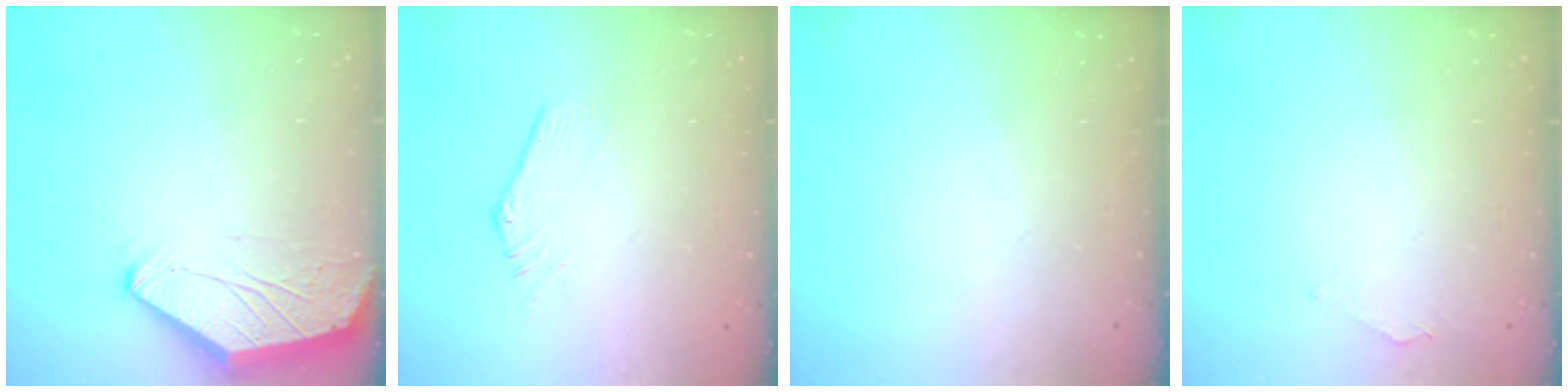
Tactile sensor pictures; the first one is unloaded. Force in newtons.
{"total": 1.4, "press": 1.4, "slide": 0.1}
{"total": 0.0}
{"total": 1.0, "press": 1.0, "slide": 0.2}